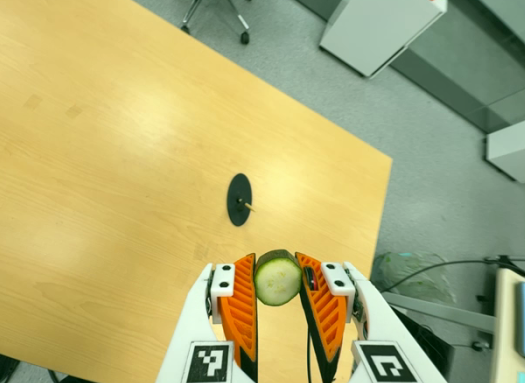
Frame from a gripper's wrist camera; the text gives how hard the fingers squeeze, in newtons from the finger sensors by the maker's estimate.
{"total": 7.8, "left": 7.5, "right": 8.1}